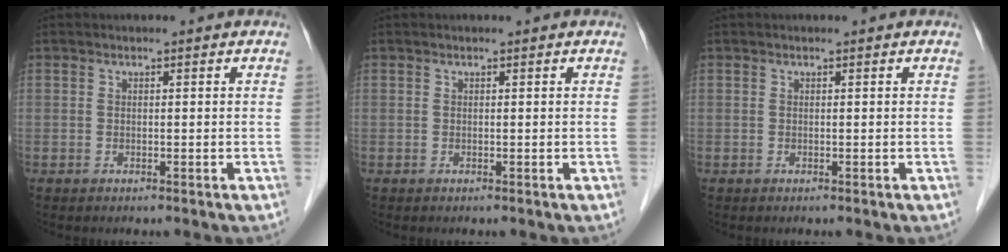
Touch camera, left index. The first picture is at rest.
{"total": 0.0}
{"total": 0.0}